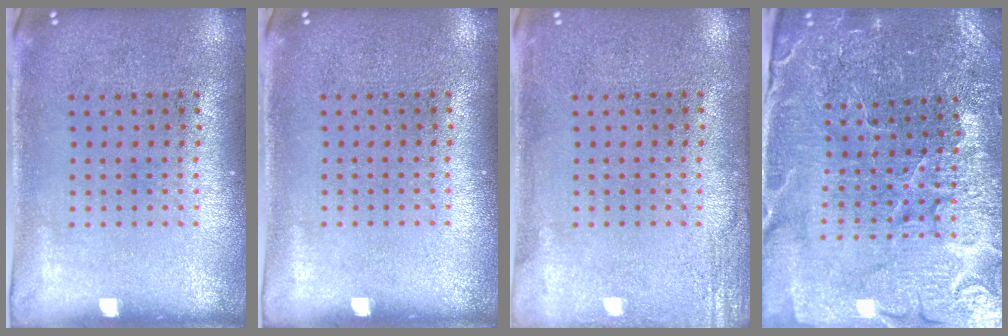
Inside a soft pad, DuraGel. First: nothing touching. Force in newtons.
{"total": 0.0}
{"total": 1.9, "press": 1.9, "slide": 0.2}
{"total": 3.9, "press": 3.8, "slide": 0.6}